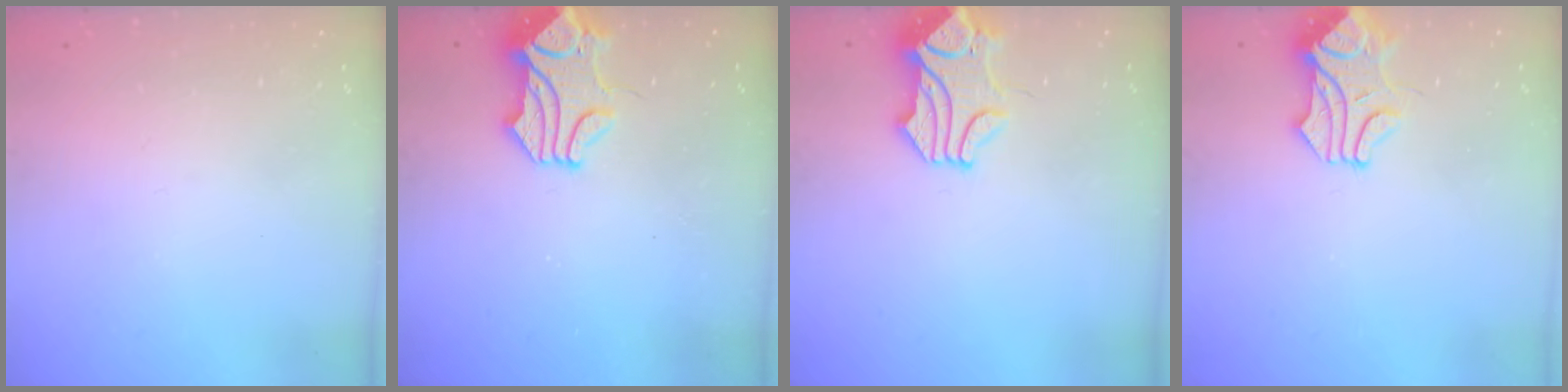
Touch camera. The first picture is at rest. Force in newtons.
{"total": 1.0, "press": 0.0, "slide": 1.0}
{"total": 1.2, "press": 1.0, "slide": 0.8}
{"total": 0.6, "press": 0.5, "slide": 0.2}